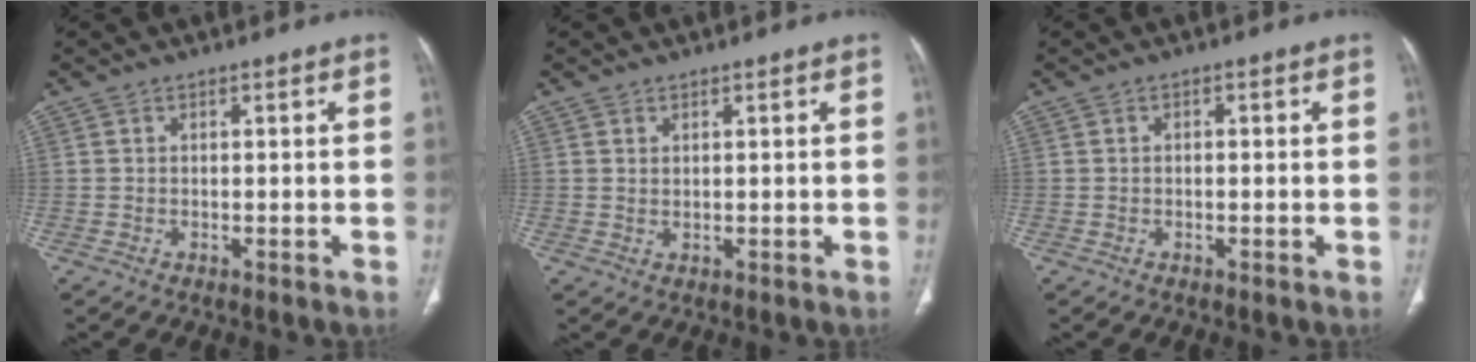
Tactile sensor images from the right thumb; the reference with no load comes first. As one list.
[{"total": 0.8, "force": [0.5, 0.3, 0.5], "torque": [-0.007, -0.005, 0.011]}, {"total": 0.8, "force": [0.0, 0.4, 0.7], "torque": [-0.014, 0.005, 0.000]}]